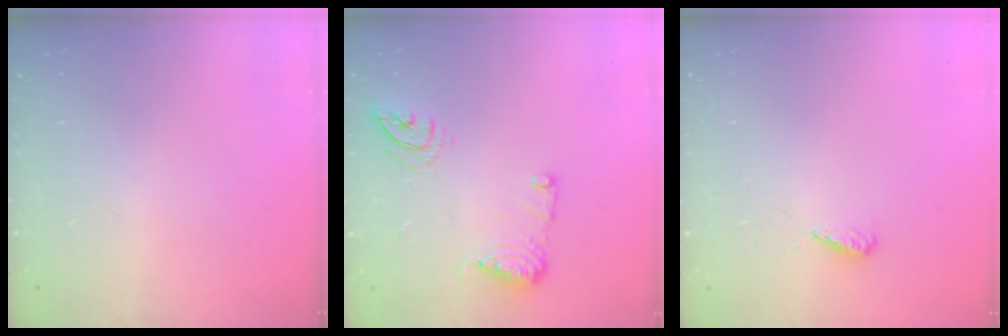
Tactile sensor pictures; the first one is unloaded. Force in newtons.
{"total": 10.0, "press": 10.0, "slide": 0.8}
{"total": 3.0, "press": 2.9, "slide": 0.6}